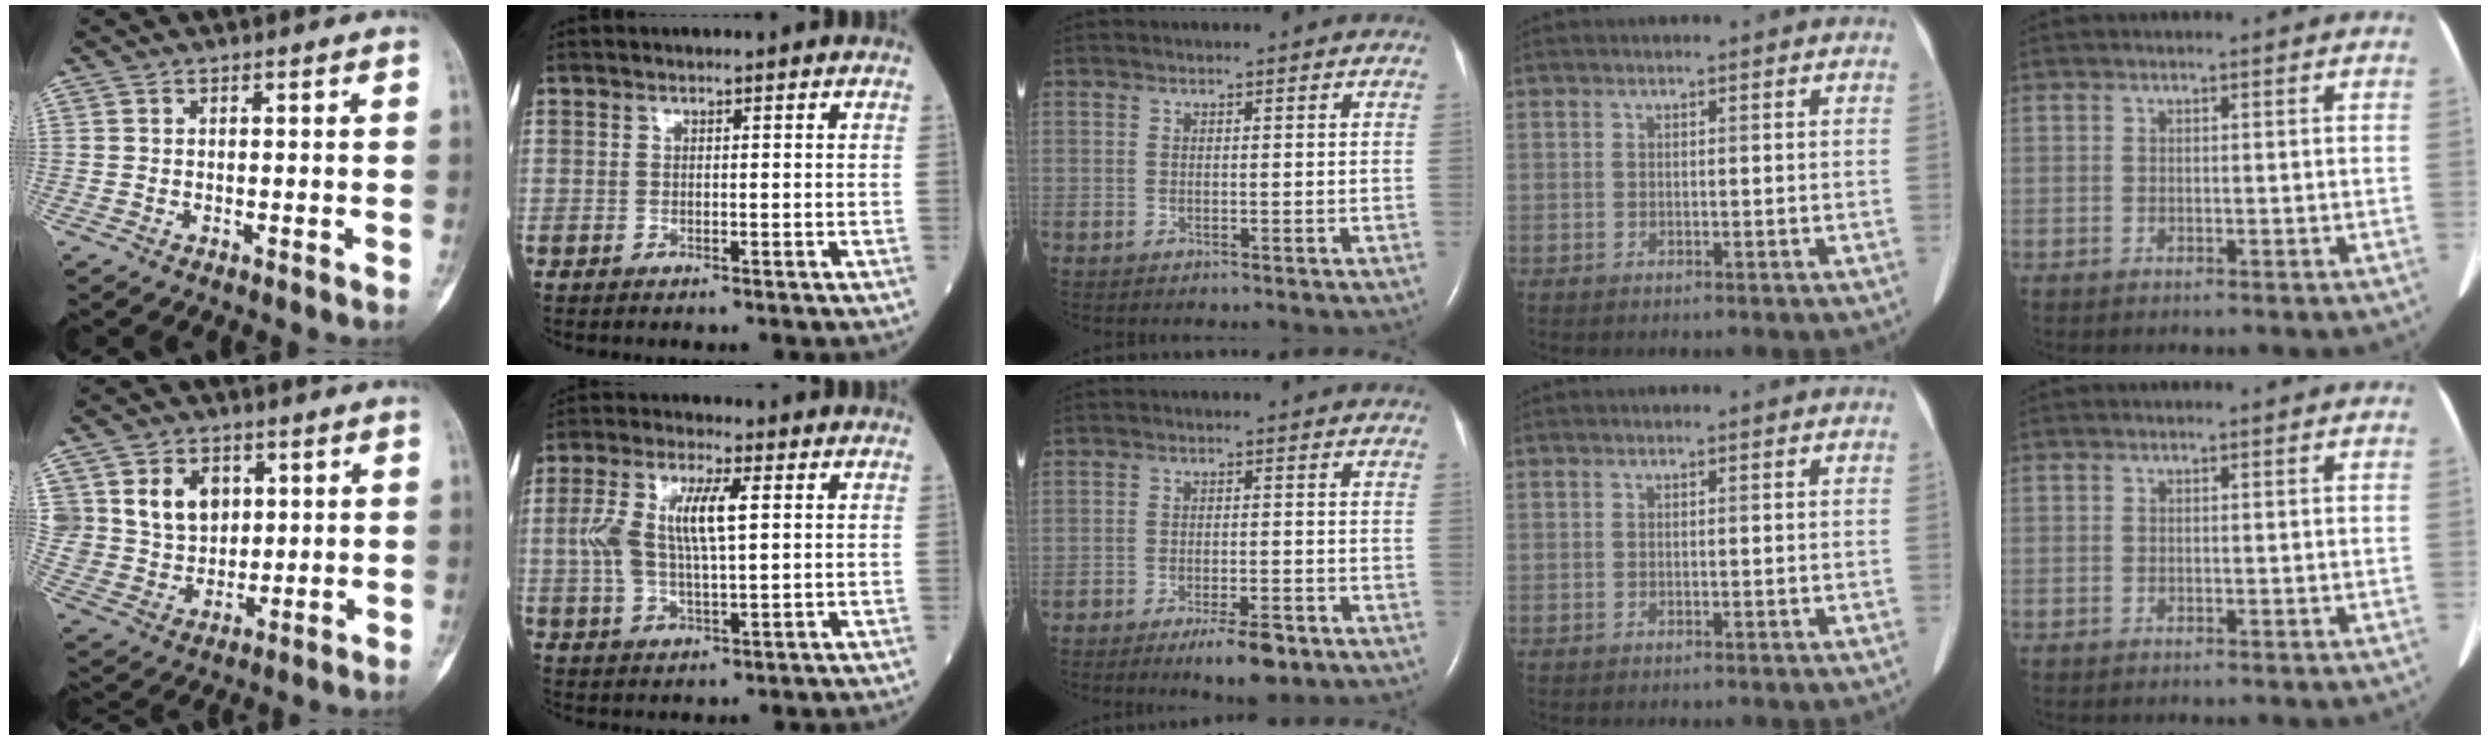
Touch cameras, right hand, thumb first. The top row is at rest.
{"thumb": {"total": 11.3, "force": [3.8, 9.0, 5.7], "torque": [-0.064, -0.019, 0.081]}, "index": {"total": 9.7, "force": [1.7, 2.8, 9.2], "torque": [-0.199, 0.016, 0.035]}, "middle": {"total": 5.7, "force": [-3.8, 1.5, 4.0], "torque": [-0.066, -0.005, -0.056]}}